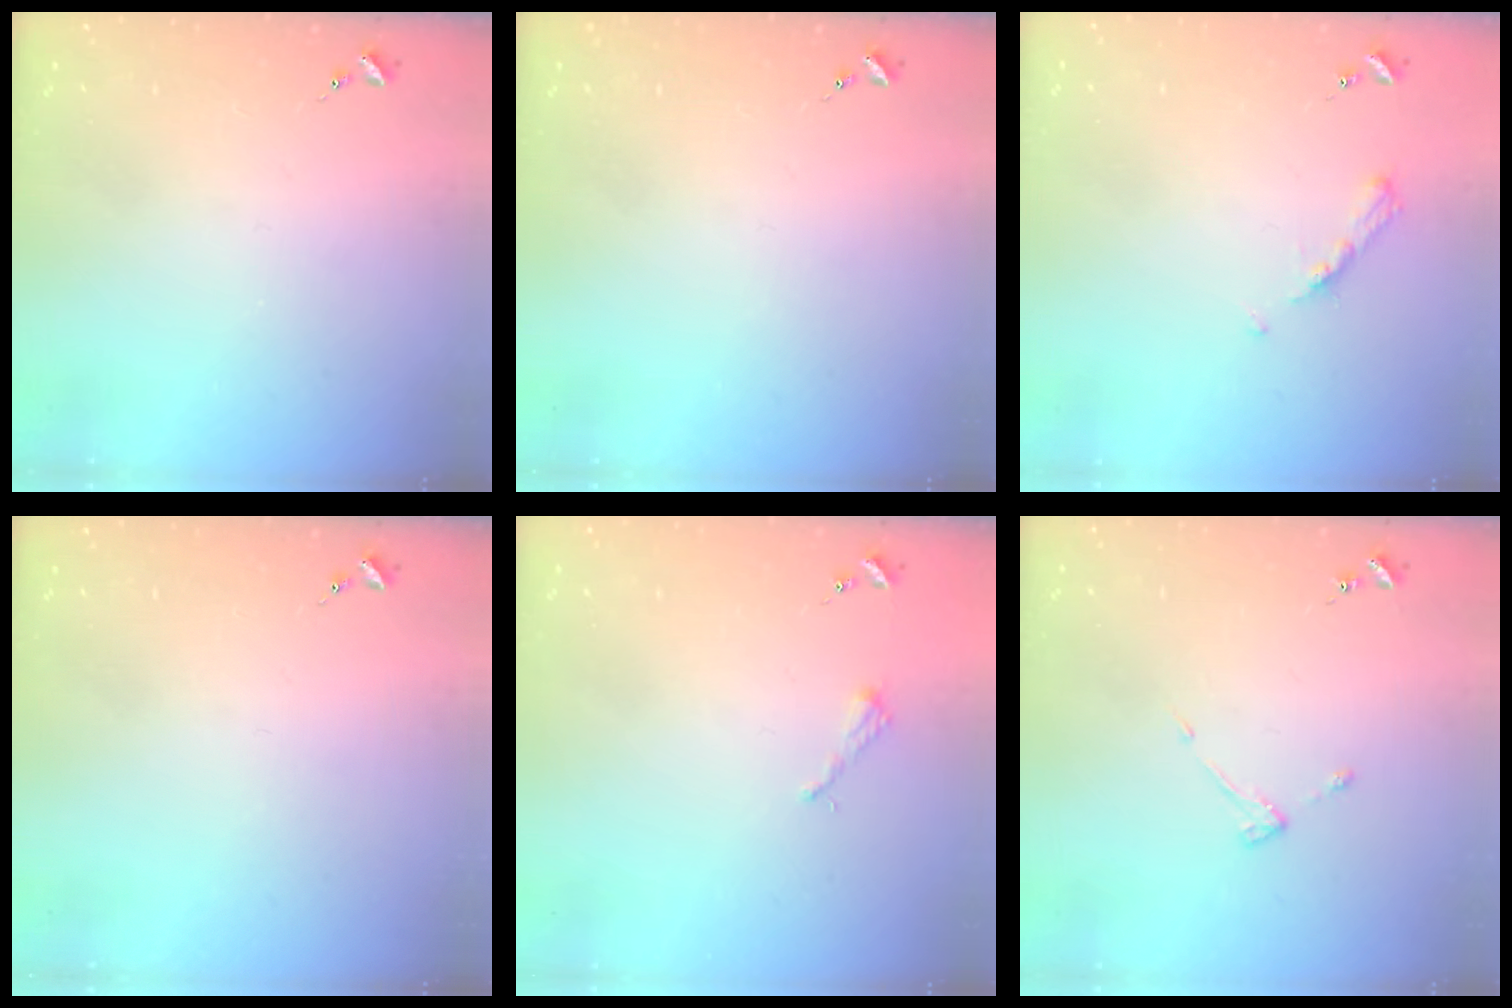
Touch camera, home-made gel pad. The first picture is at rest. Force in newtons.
{"total": 0.0}
{"total": 4.9, "press": 4.9, "slide": 0.6}
{"total": 0.0}
{"total": 2.2, "press": 2.2, "slide": 0.3}
{"total": 2.9, "press": 2.9, "slide": 0.5}